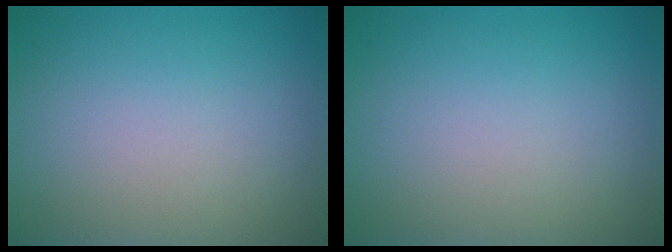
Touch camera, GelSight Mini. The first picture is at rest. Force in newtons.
{"total": 0.0}